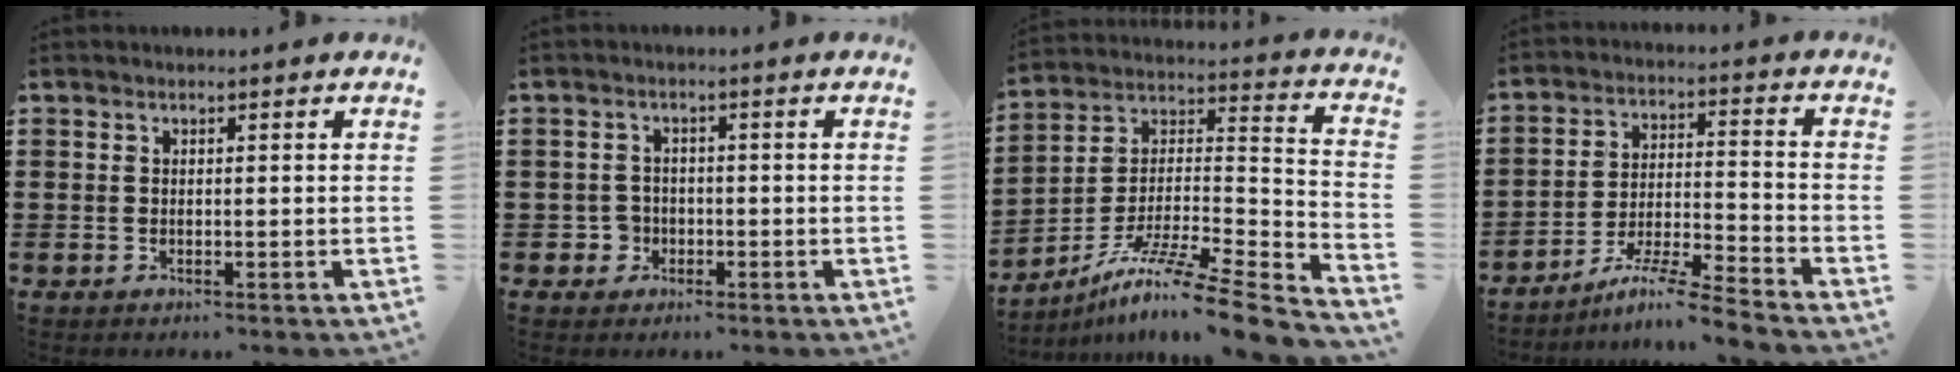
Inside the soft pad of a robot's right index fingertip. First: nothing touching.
{"total": 2.7, "force": [-1.1, 2.4, 0.7], "torque": [-0.021, 0.003, -0.024]}
{"total": 10.2, "force": [-8.0, 0.5, 6.3], "torque": [-0.110, 0.001, -0.156]}
{"total": 7.6, "force": [-6.6, -0.5, 3.7], "torque": [-0.072, -0.005, -0.128]}